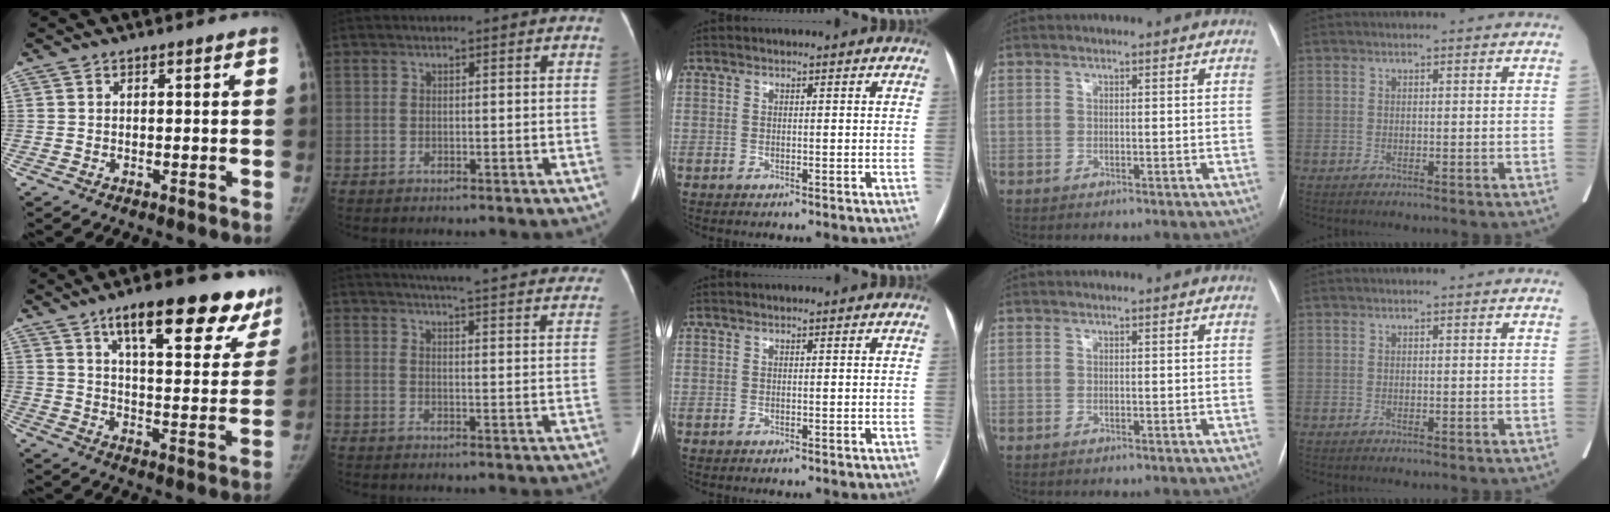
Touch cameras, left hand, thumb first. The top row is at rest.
{"thumb": {"total": 21.4, "force": [14.1, 7.3, 14.3], "torque": [-0.139, -0.049, 0.195]}, "index": {"total": 29.7, "force": [27.1, 3.4, 11.5], "torque": [-0.165, -0.063, 0.310]}}